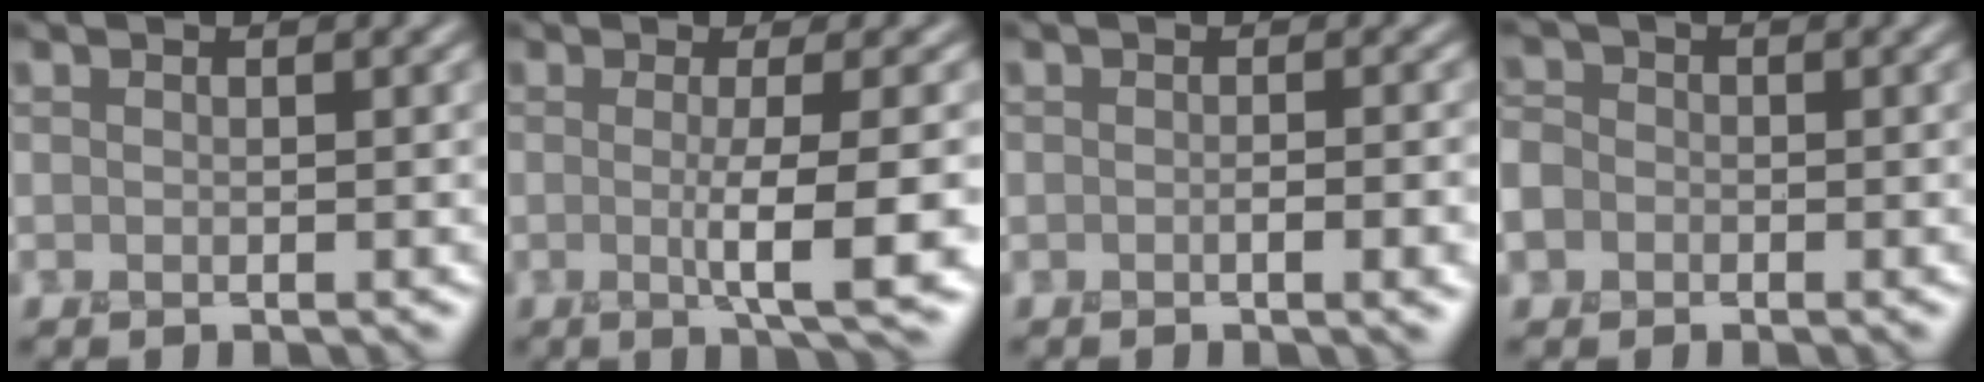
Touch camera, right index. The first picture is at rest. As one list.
[{"total": 6.2, "force": [-0.9, 1.2, 6.0], "torque": [-0.086, -0.006, -0.011]}, {"total": 2.3, "force": [-0.8, 0.7, 2.1], "torque": [-0.021, -0.002, -0.008]}, {"total": 4.7, "force": [-1.5, 4.2, 1.6], "torque": [-0.040, 0.007, -0.052]}]